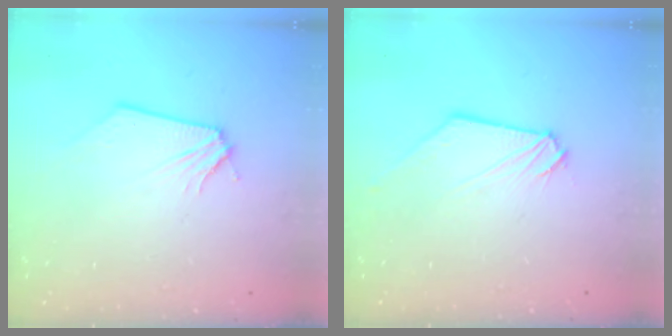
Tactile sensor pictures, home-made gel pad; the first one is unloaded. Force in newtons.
{"total": 0.7, "press": 0.7, "slide": 0.0}